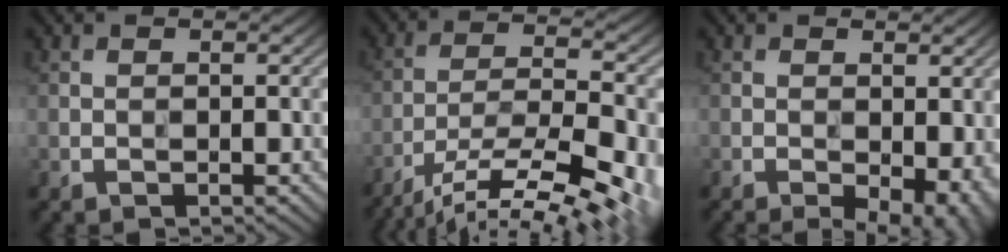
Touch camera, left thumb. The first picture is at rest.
{"total": 14.3, "force": [-9.9, 3.6, 9.7], "torque": [-0.183, -0.017, -0.153]}
{"total": 5.6, "force": [-1.9, 2.7, 4.5], "torque": [-0.066, -0.015, -0.020]}